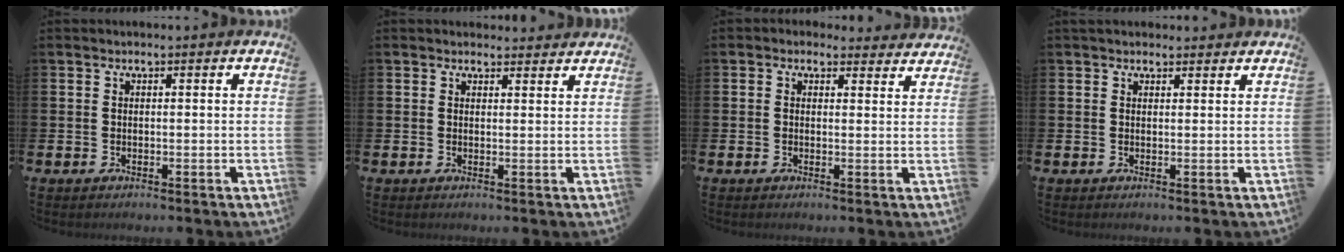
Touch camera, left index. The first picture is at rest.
{"total": 1.4, "force": [1.3, 0.5, -0.2], "torque": [0.010, -0.004, 0.023]}
{"total": 2.0, "force": [1.8, 0.9, 0.0], "torque": [0.009, -0.009, 0.029]}
{"total": 1.3, "force": [1.2, 0.6, 0.0], "torque": [0.004, 0.001, 0.020]}